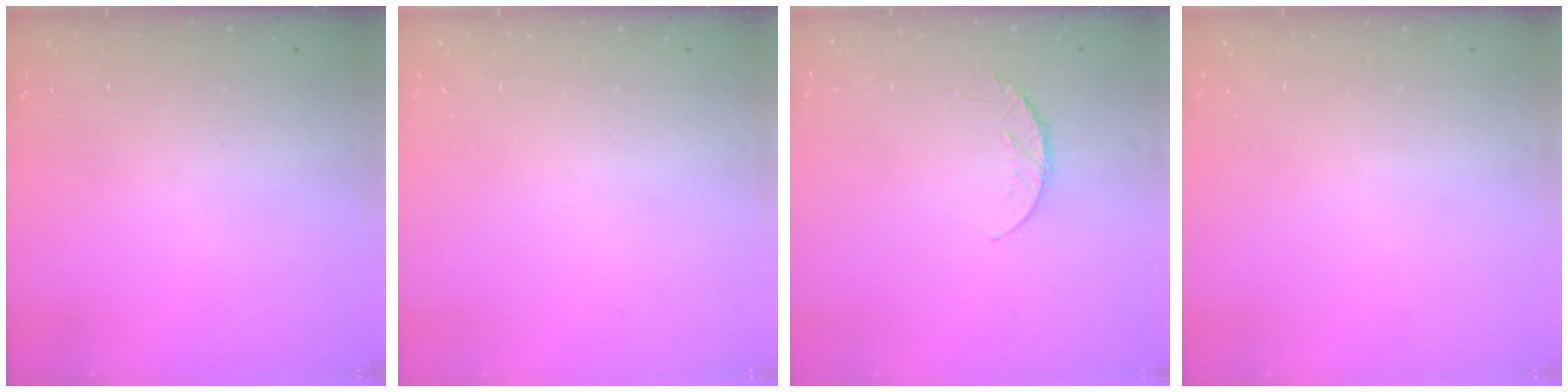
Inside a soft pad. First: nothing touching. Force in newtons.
{"total": 0.0}
{"total": 5.7, "press": 5.7, "slide": 0.7}
{"total": 0.0}